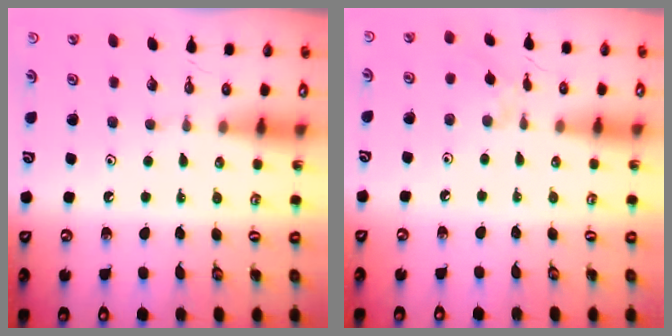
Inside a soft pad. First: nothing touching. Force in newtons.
{"total": 1.2, "press": 1.1, "slide": 0.4}